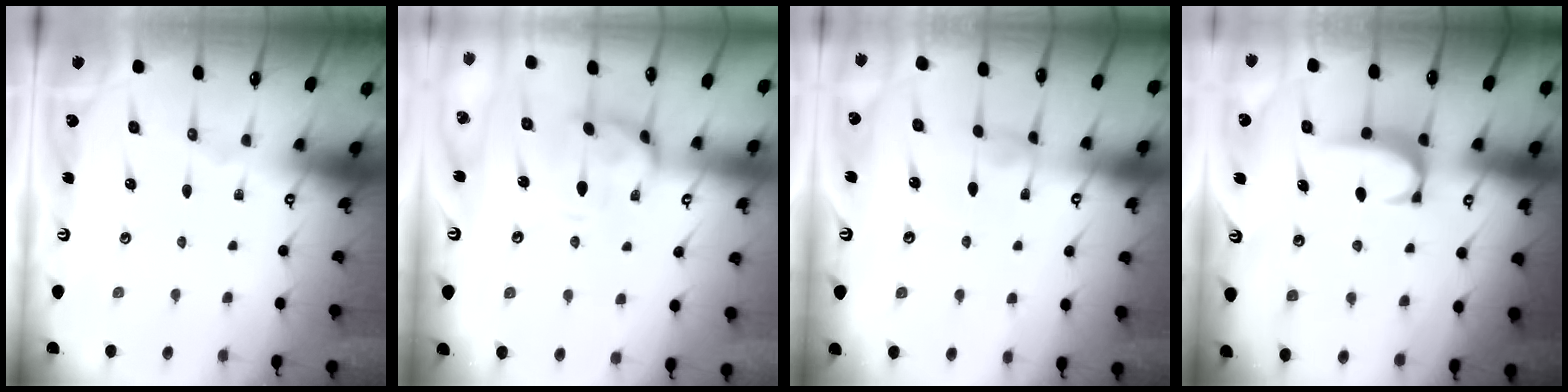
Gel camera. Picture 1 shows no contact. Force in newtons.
{"total": 1.9, "press": 1.8, "slide": 0.4}
{"total": 1.4, "press": 1.3, "slide": 0.4}
{"total": 1.6, "press": 1.5, "slide": 0.5}